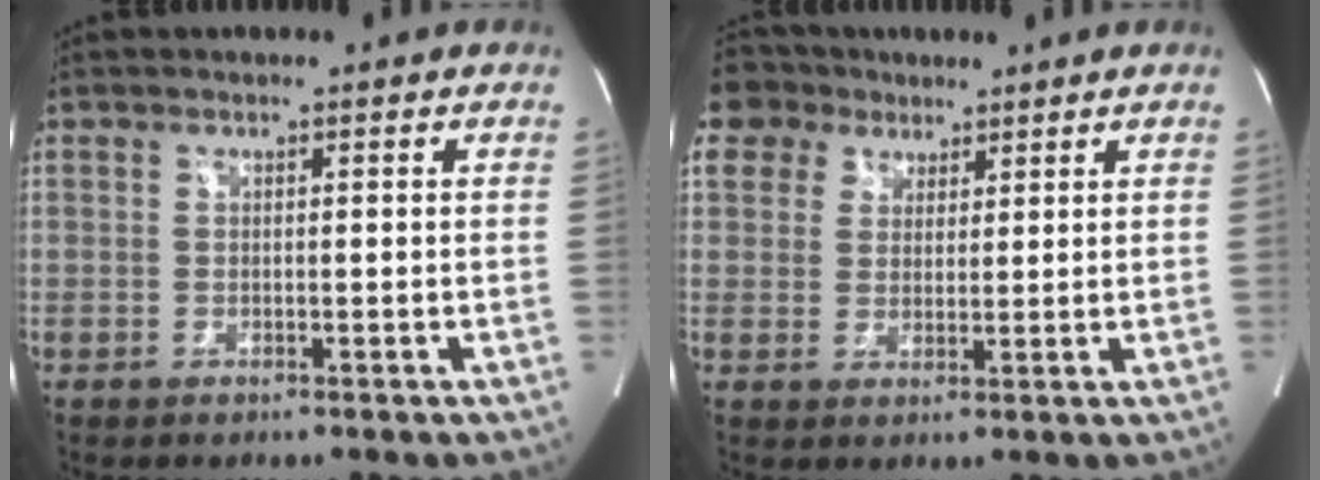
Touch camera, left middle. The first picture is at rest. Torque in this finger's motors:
{"motor_torque": [1.18, -0.96, 1.05, 0.21]}